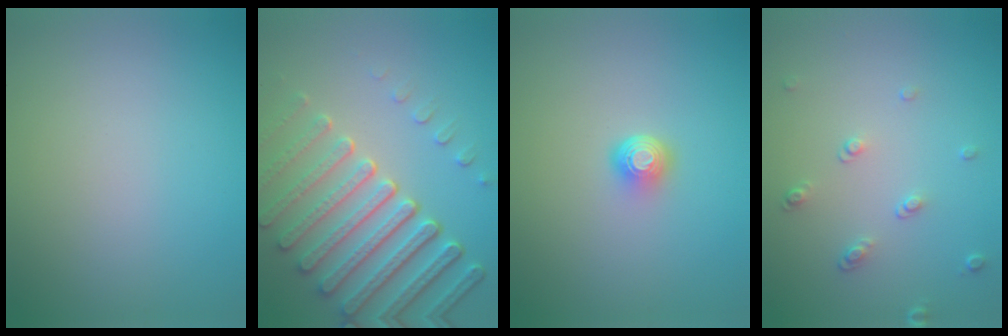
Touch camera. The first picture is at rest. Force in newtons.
{"total": 7.9, "press": 5.7, "slide": 5.4}
{"total": 1.9, "press": 1.3, "slide": 1.4}
{"total": 1.5, "press": 1.0, "slide": 1.1}